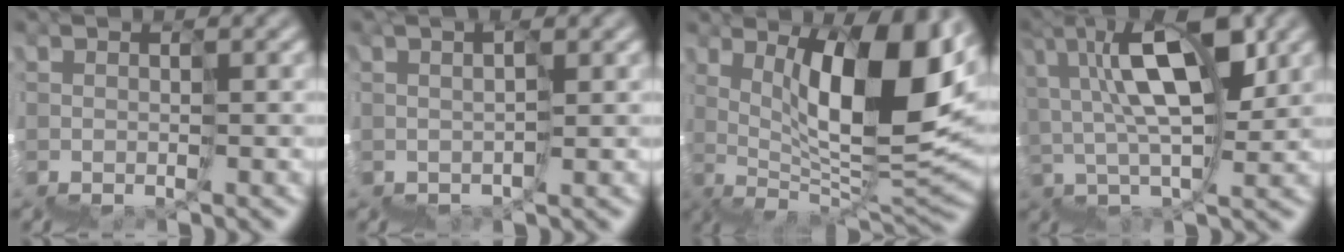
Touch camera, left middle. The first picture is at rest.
{"total": 2.0, "force": [1.8, 0.2, 0.8], "torque": [-0.003, 0.019, 0.033]}
{"total": 9.5, "force": [4.4, 1.8, 8.3], "torque": [-0.110, 0.019, 0.067]}
{"total": 7.6, "force": [4.0, 2.9, 5.8], "torque": [-0.108, 0.036, 0.054]}